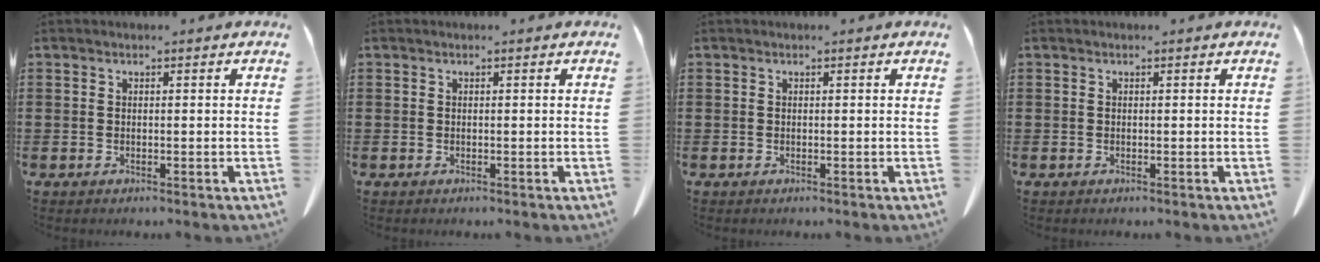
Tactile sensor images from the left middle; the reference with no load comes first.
{"total": 0.0}
{"total": 0.0}
{"total": 0.0}